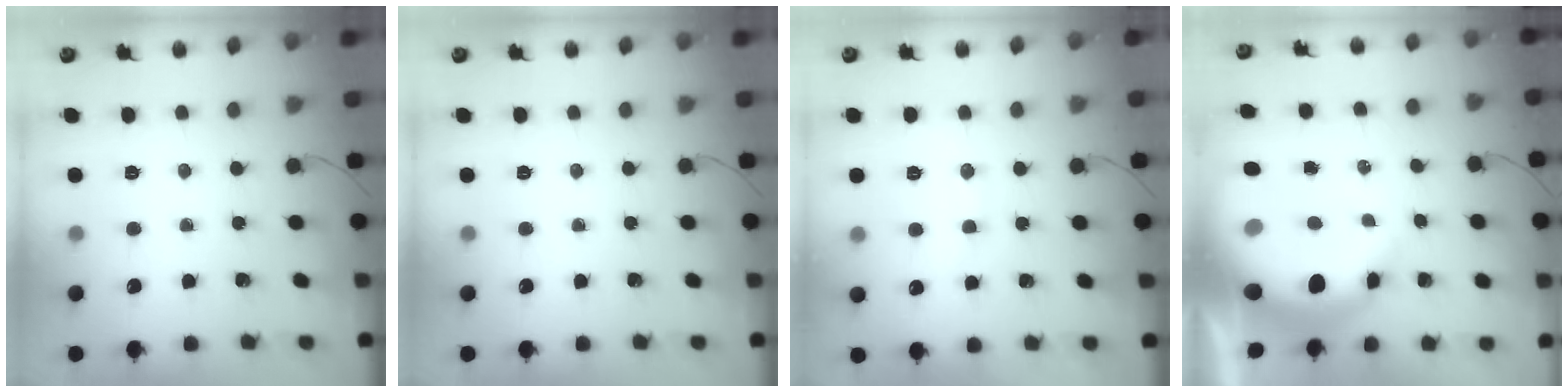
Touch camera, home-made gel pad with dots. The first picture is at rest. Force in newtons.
{"total": 0.0}
{"total": 6.1, "press": 5.9, "slide": 1.5}
{"total": 13.3, "press": 12.9, "slide": 2.9}